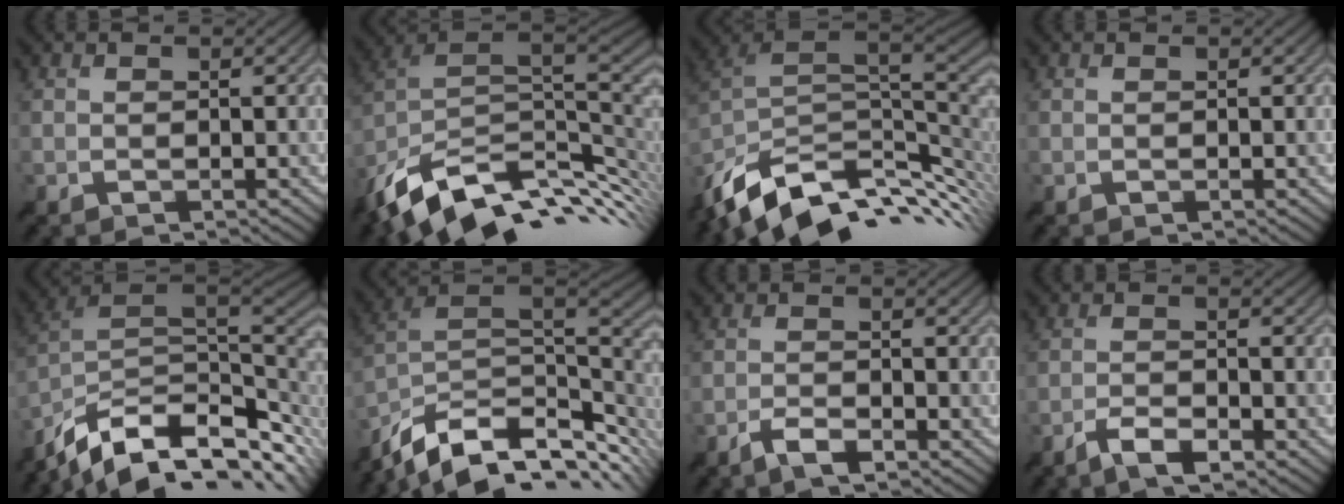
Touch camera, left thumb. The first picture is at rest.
{"total": 13.7, "force": [-5.4, 7.6, 10.1], "torque": [-0.223, -0.021, -0.090]}
{"total": 12.6, "force": [-5.5, 6.8, 9.1], "torque": [-0.201, -0.019, -0.092]}
{"total": 0.0}
{"total": 15.0, "force": [-6.6, 8.0, 10.9], "torque": [-0.237, -0.023, -0.114]}
{"total": 14.7, "force": [-7.1, 7.7, 10.4], "torque": [-0.233, -0.024, -0.120]}
{"total": 3.1, "force": [-2.2, 0.6, 2.1], "torque": [-0.046, 0.003, -0.049]}
{"total": 4.1, "force": [-2.9, 0.9, 2.7], "torque": [-0.059, 0.001, -0.057]}